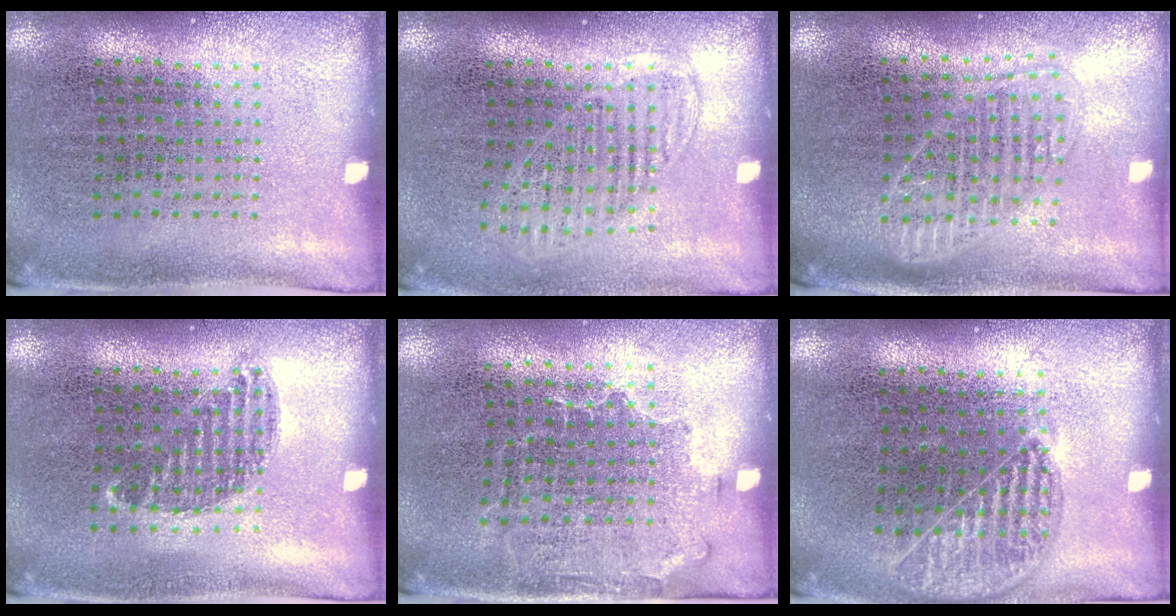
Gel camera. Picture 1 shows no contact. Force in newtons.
{"total": 1.4, "press": 1.2, "slide": 0.7}
{"total": 1.7, "press": 1.5, "slide": 0.8}
{"total": 0.8, "press": 0.6, "slide": 0.4}
{"total": 1.4, "press": 1.1, "slide": 0.9}
{"total": 1.0, "press": 1.0, "slide": 0.3}